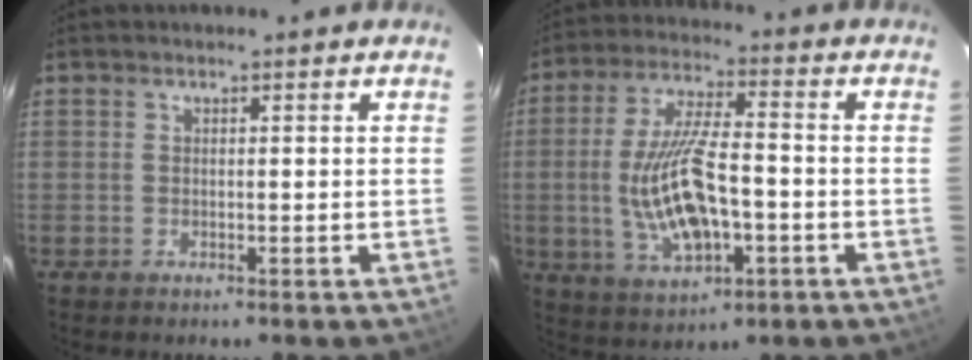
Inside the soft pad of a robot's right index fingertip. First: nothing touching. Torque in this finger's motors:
{"motor_torque": [2.14, 0.00, 0.52, 0.21]}